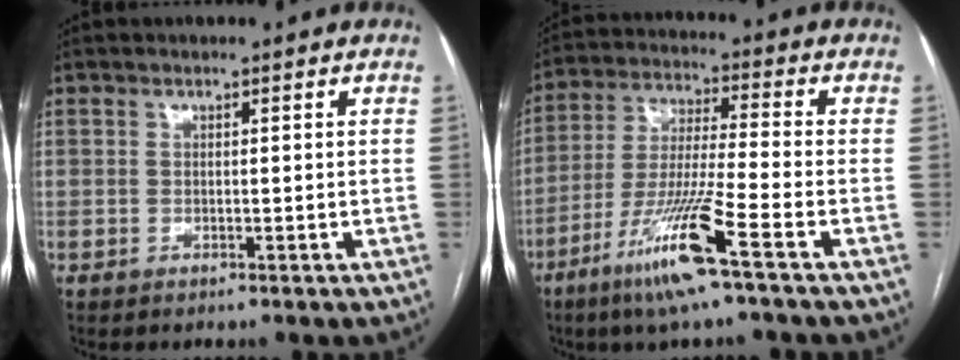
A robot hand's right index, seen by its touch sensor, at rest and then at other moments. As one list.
[{"total": 13.2, "force": [-7.2, -0.9, 11.0], "torque": [-0.222, -0.030, -0.139]}]